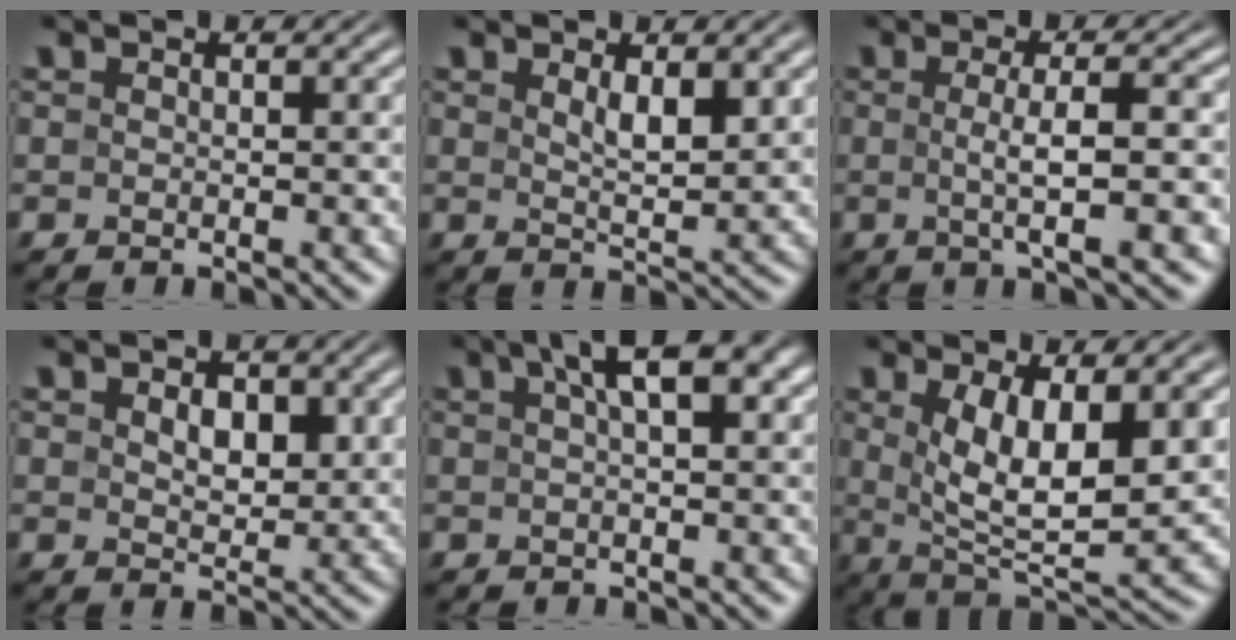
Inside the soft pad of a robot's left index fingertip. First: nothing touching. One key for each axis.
{"total": 2.9, "fx": 1.2, "fy": 0.9, "fz": 2.5, "tx": -0.045, "ty": -0.005, "tz": 0.024}
{"total": 4.5, "fx": -0.3, "fy": 0.9, "fz": 4.4, "tx": -0.070, "ty": -0.002, "tz": -0.006}
{"total": 3.2, "fx": 0.9, "fy": 2.1, "fz": 2.3, "tx": -0.040, "ty": -0.004, "tz": 0.017}
{"total": 4.8, "fx": 1.8, "fy": 1.4, "fz": 4.2, "tx": -0.061, "ty": 0.013, "tz": 0.025}
{"total": 8.6, "fx": 1.7, "fy": 3.2, "fz": 7.7, "tx": -0.142, "ty": -0.014, "tz": 0.033}